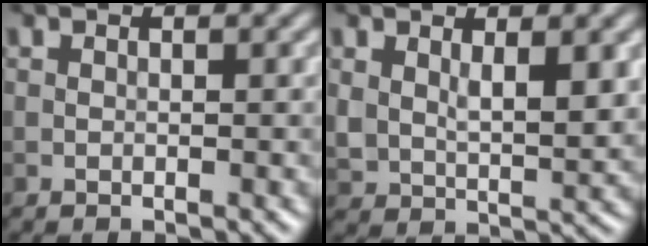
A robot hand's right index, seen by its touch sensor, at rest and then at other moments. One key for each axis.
{"total": 4.2, "fx": 1.4, "fy": 2.1, "fz": 3.4, "tx": -0.071, "ty": -0.010, "tz": 0.033}